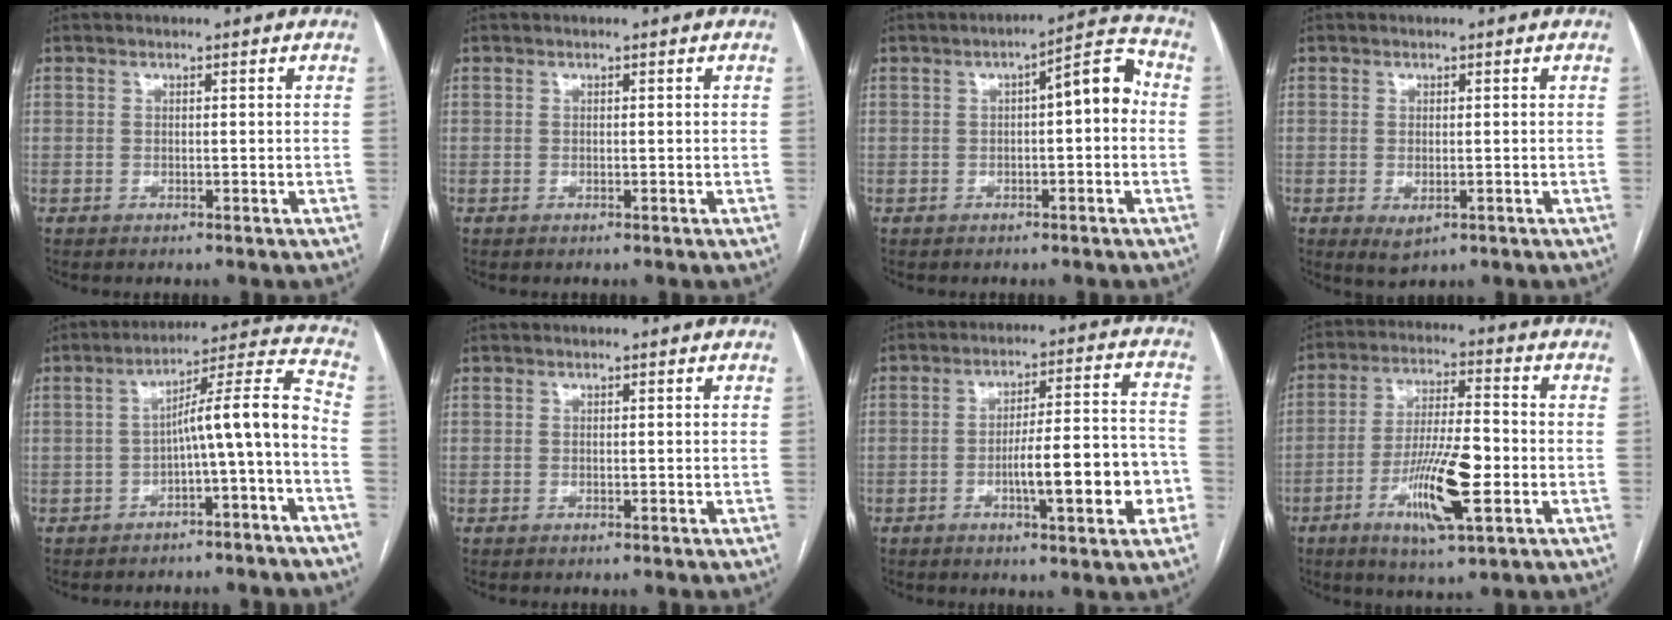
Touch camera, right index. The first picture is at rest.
{"total": 0.0}
{"total": 7.2, "force": [0.3, 1.7, 7.0], "torque": [-0.092, 0.031, 0.001]}
{"total": 2.5, "force": [-0.8, 1.2, 2.0], "torque": [-0.033, -0.006, -0.003]}
{"total": 10.0, "force": [-3.4, 0.0, 9.4], "torque": [-0.128, 0.038, -0.050]}
{"total": 0.0}
{"total": 12.7, "force": [-3.9, 2.2, 11.9], "torque": [-0.174, 0.019, -0.053]}
{"total": 12.2, "force": [-3.9, 2.1, 11.3], "torque": [-0.213, -0.006, -0.066]}